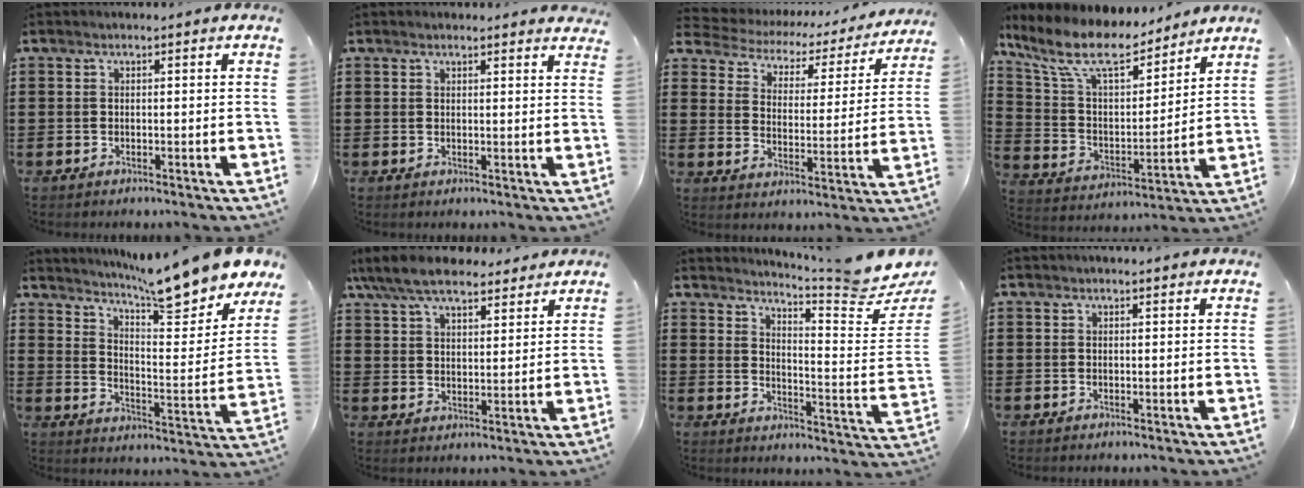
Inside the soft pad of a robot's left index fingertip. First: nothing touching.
{"total": 1.6, "force": [1.5, 0.2, 0.5], "torque": [-0.012, 0.002, 0.029]}
{"total": 2.8, "force": [2.5, 1.2, 0.5], "torque": [-0.032, -0.023, 0.031]}
{"total": 10.6, "force": [8.5, 2.9, 5.6], "torque": [-0.146, -0.043, 0.147]}
{"total": 11.4, "force": [10.4, 0.7, 4.6], "torque": [-0.087, -0.076, 0.177]}
{"total": 8.6, "force": [7.3, 2.7, 3.7], "torque": [-0.097, -0.014, 0.137]}
{"total": 6.8, "force": [6.1, -0.1, 3.0], "torque": [-0.062, -0.059, 0.097]}
{"total": 0.8, "force": [0.6, 0.4, 0.2], "torque": [-0.004, 0.004, 0.012]}